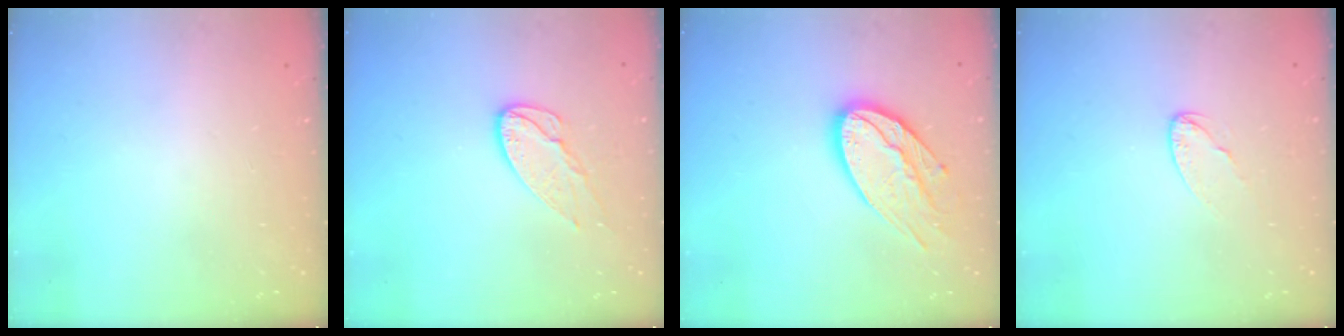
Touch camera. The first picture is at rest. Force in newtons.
{"total": 9.1, "press": 9.1, "slide": 0.4}
{"total": 15.8, "press": 15.8, "slide": 1.2}
{"total": 4.1, "press": 4.1, "slide": 0.2}